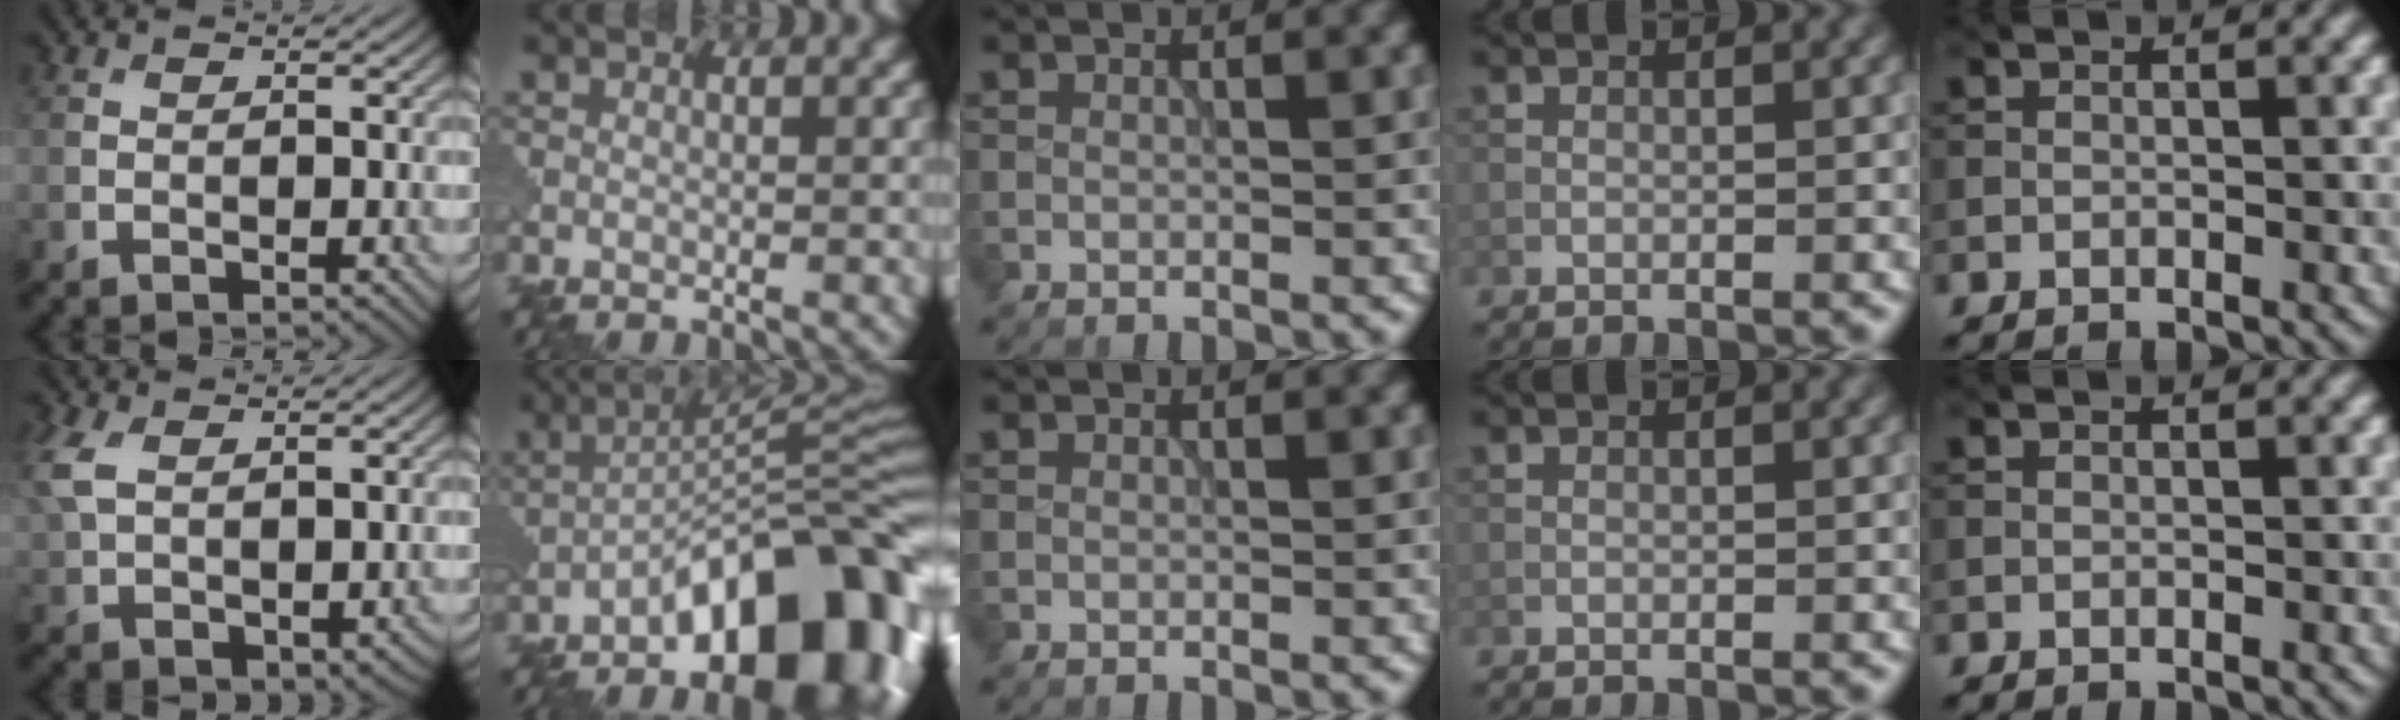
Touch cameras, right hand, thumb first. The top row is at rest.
{"thumb": {"total": 7.8, "force": [1.8, 4.8, 5.8], "torque": [-0.174, -0.003, 0.046]}, "index": {"total": 13.2, "force": [-7.3, 4.4, 10.0], "torque": [-0.138, 0.012, -0.118]}}